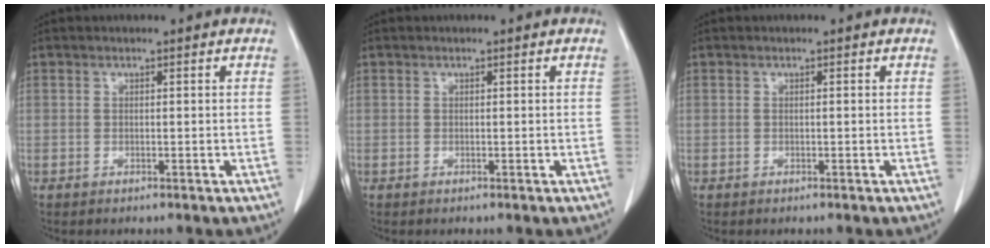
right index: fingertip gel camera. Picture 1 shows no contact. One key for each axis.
{"total": 0.0}
{"total": 0.0}